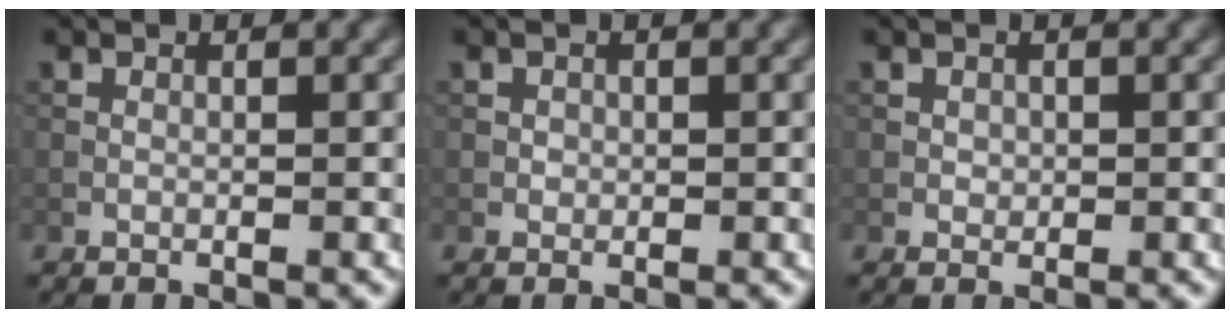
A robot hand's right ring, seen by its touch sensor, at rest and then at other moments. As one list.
[{"total": 0.6, "force": [0.0, 0.6, 0.1], "torque": [0.003, -0.003, 0.000]}, {"total": 0.7, "force": [0.1, 0.7, 0.2], "torque": [-0.001, -0.003, 0.002]}]